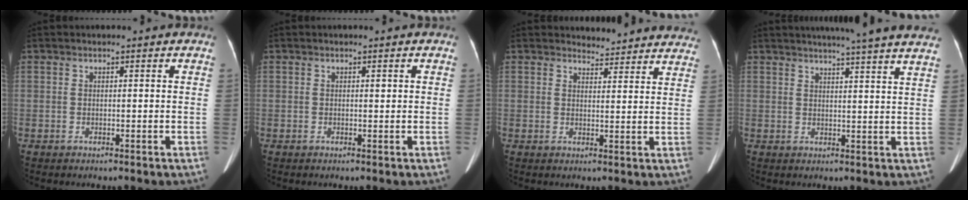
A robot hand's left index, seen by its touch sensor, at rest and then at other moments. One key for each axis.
{"total": 0.6, "fx": 0.2, "fy": 0.3, "fz": 0.5, "tx": -0.007, "ty": 0.000, "tz": 0.002}
{"total": 10.6, "fx": 10.4, "fy": 2.2, "fz": 0.6, "tx": 0.025, "ty": -0.015, "tz": 0.094}
{"total": 17.7, "fx": 15.5, "fy": -0.8, "fz": 8.4, "tx": -0.125, "ty": -0.010, "tz": 0.181}